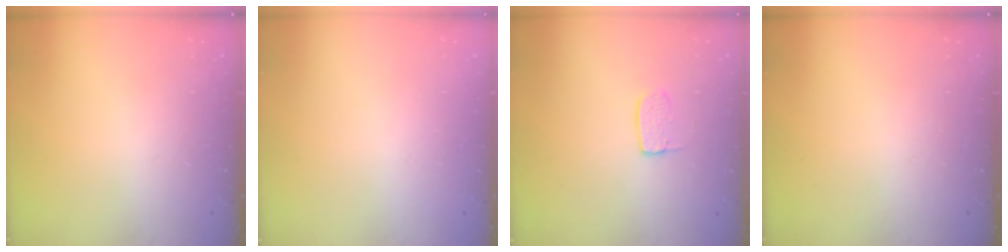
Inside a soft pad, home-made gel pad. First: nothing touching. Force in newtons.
{"total": 0.0}
{"total": 6.0, "press": 6.0, "slide": 0.4}
{"total": 0.0}